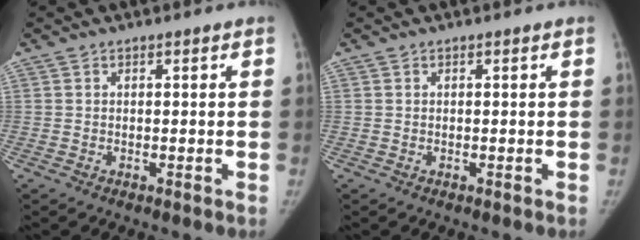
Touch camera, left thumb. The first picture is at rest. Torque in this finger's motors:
{"motor_torque": [0.09, -0.07, 0.09, -0.09, 0.01]}